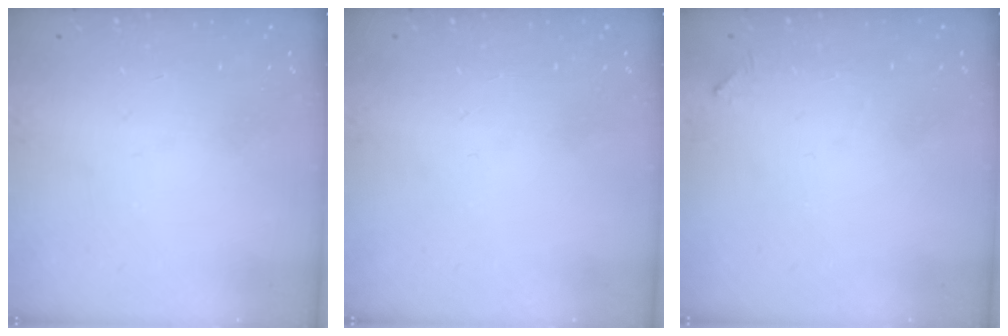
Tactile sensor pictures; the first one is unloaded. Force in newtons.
{"total": 0.0}
{"total": 6.0, "press": 6.0, "slide": 0.3}